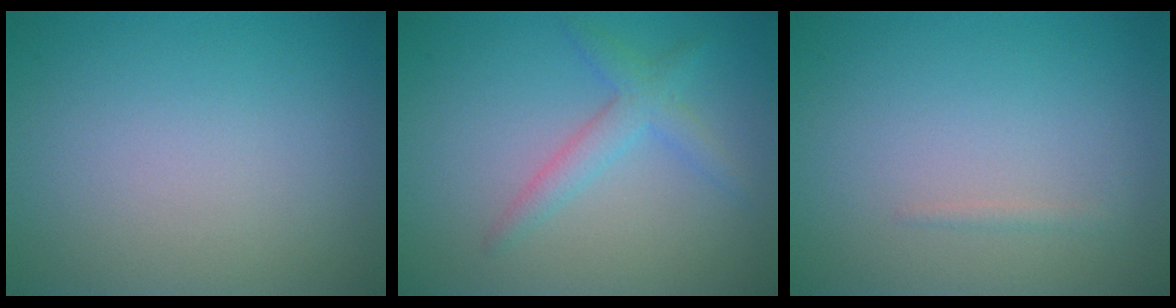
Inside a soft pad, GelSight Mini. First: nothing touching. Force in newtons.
{"total": 2.5, "press": 2.5, "slide": 0.1}
{"total": 0.6, "press": 0.6, "slide": 0.0}